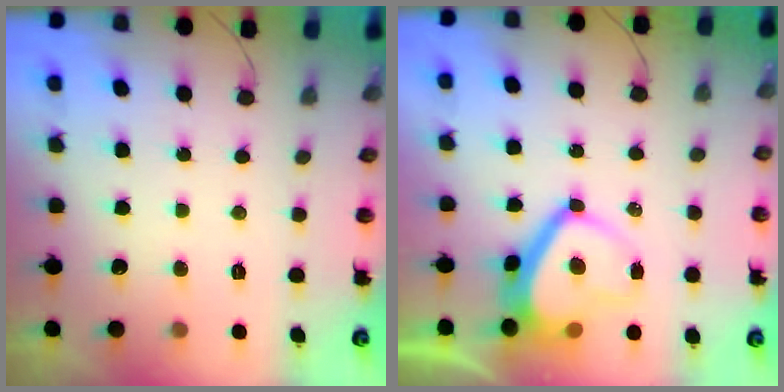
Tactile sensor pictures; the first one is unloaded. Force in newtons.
{"total": 9.1, "press": 9.1, "slide": 0.8}